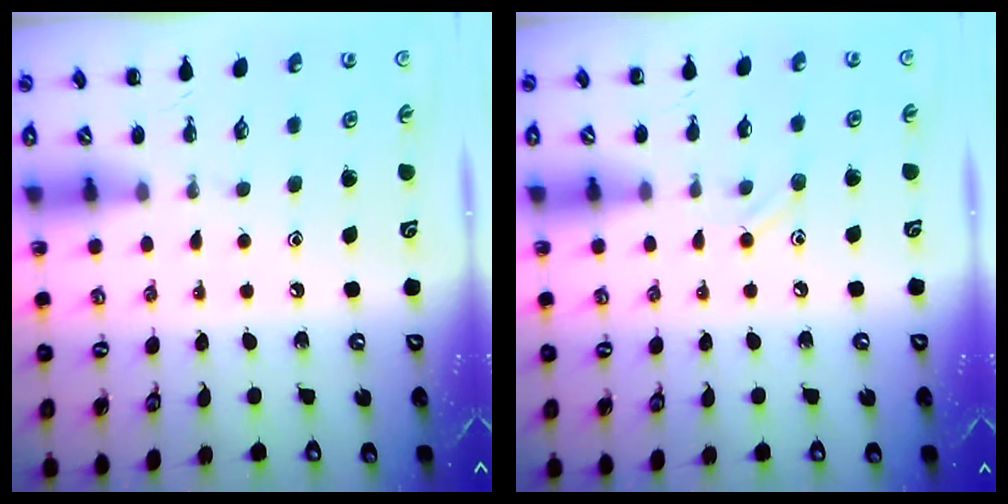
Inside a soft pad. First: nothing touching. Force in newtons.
{"total": 5.9, "press": 5.6, "slide": 2.0}